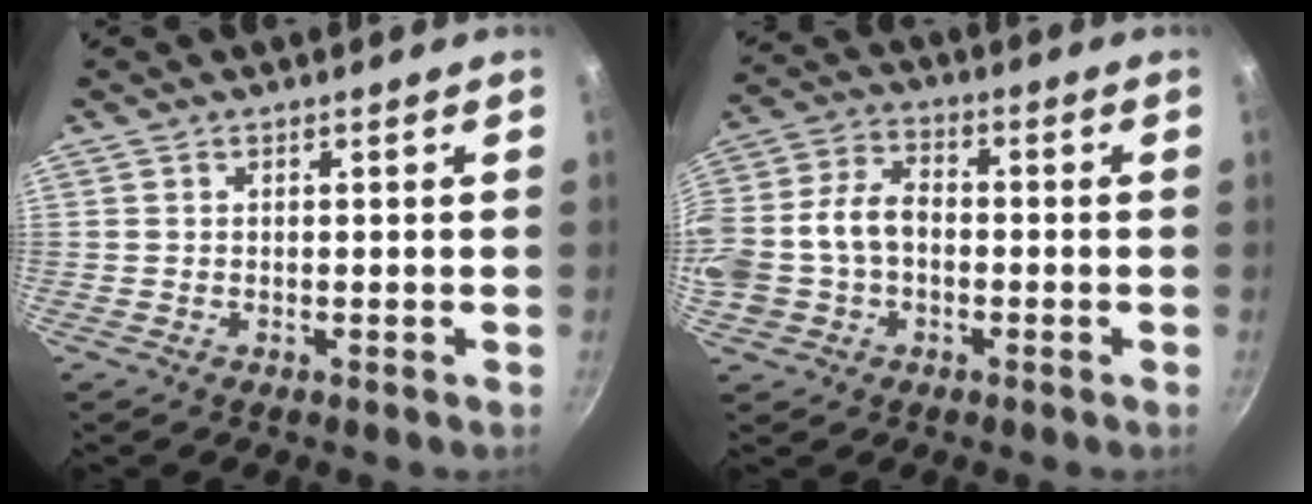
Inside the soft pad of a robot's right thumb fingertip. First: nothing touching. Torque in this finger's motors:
{"motor_torque": [0.26, 0.23, 0.96, 0.32, 0.25]}